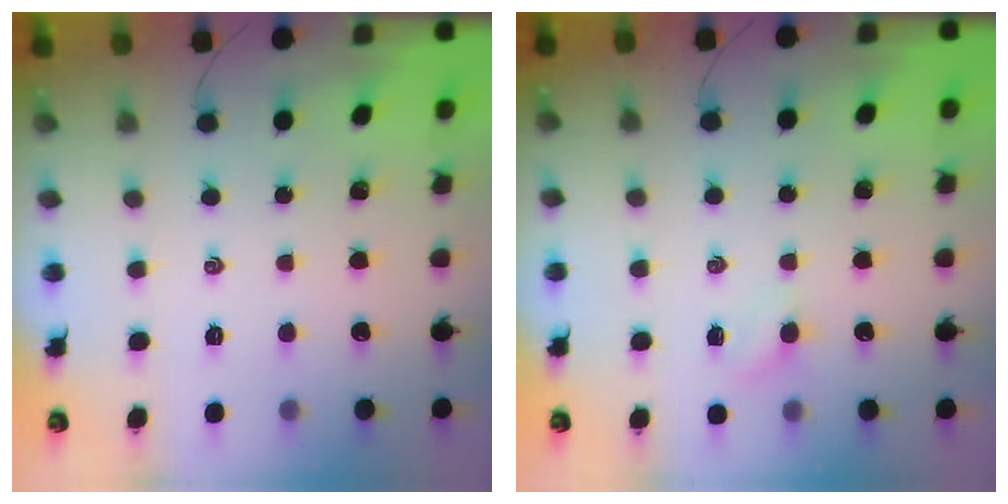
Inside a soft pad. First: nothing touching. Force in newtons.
{"total": 2.8, "press": 2.6, "slide": 1.0}